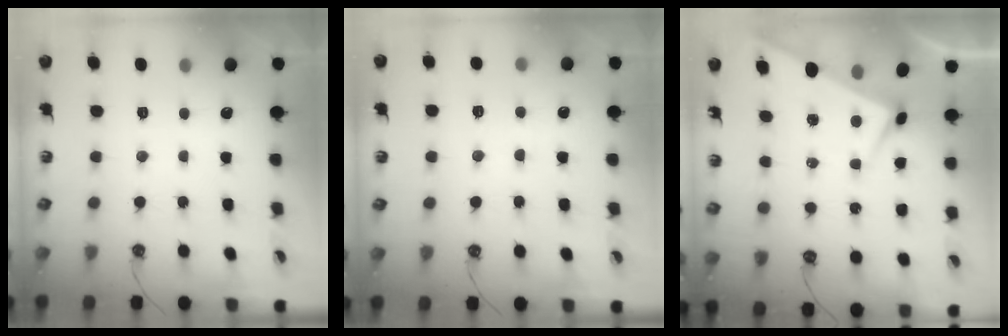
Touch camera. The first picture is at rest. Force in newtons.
{"total": 3.5, "press": 3.4, "slide": 0.4}
{"total": 2.8, "press": 2.7, "slide": 0.6}